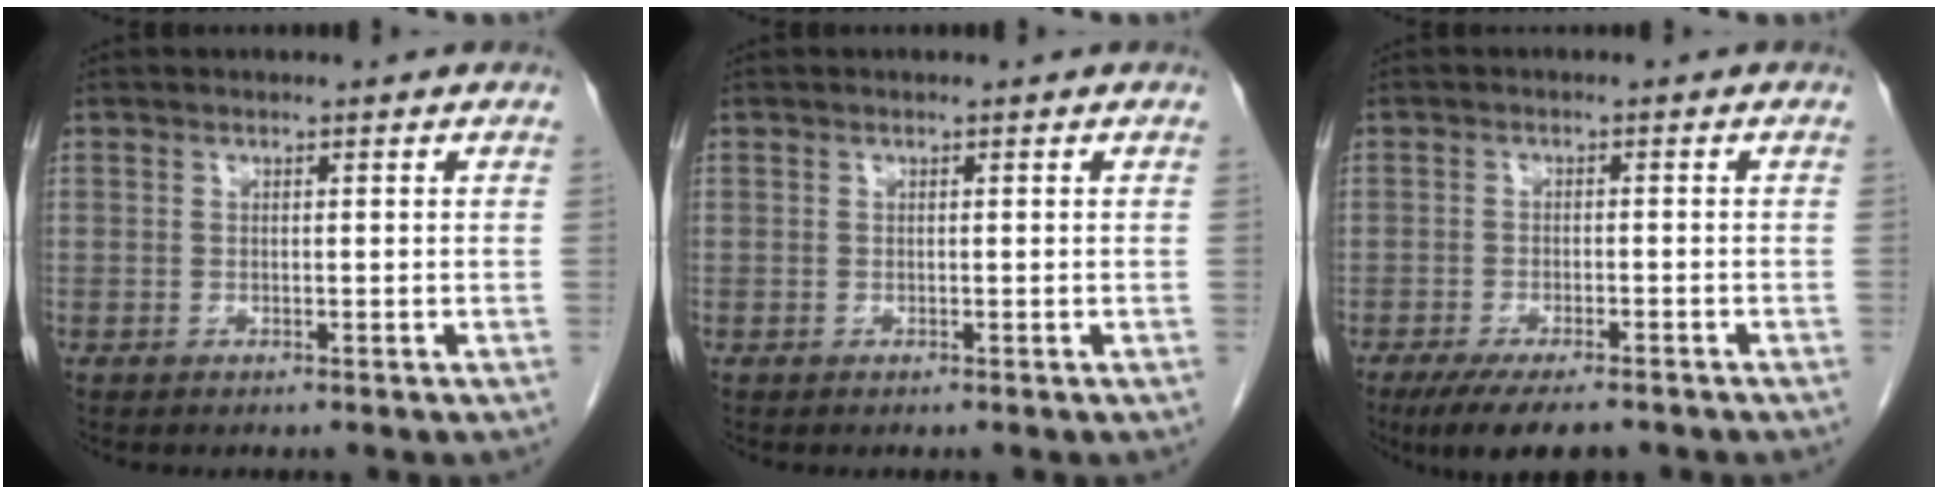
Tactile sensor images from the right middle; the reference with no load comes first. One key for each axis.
{"total": 0.0}
{"total": 8.2, "fx": -6.4, "fy": 2.0, "fz": 4.8, "tx": -0.072, "ty": -0.014, "tz": -0.097}